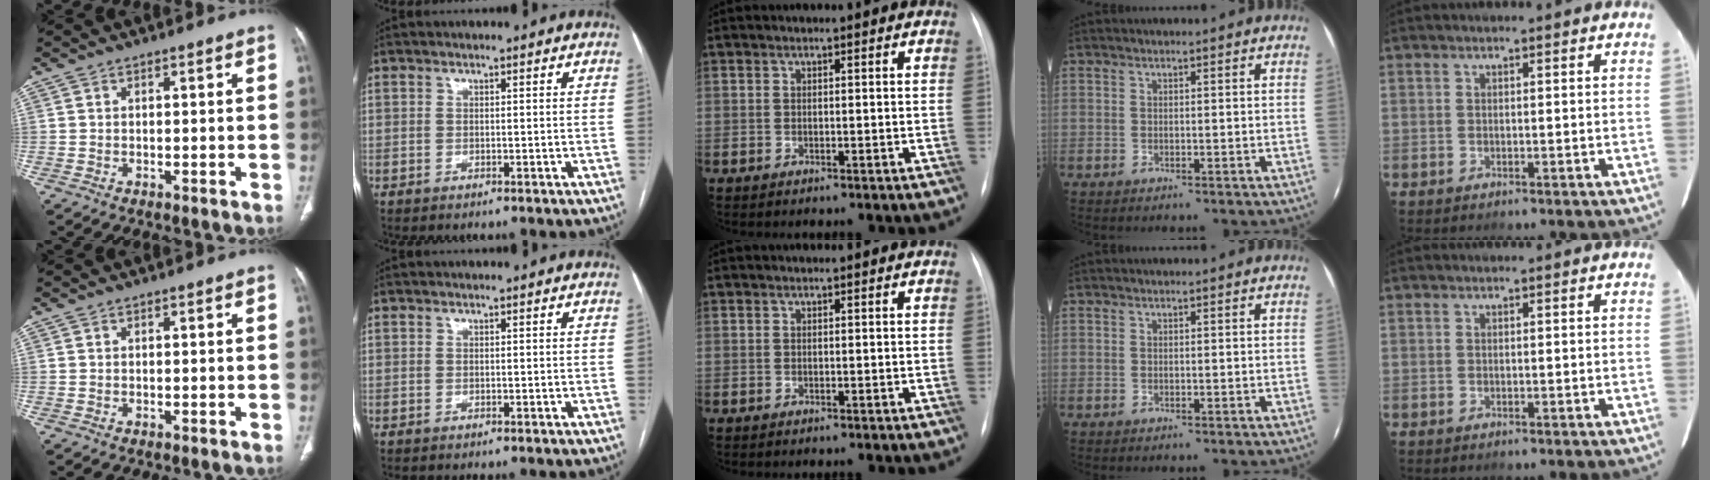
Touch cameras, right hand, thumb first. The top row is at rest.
{}